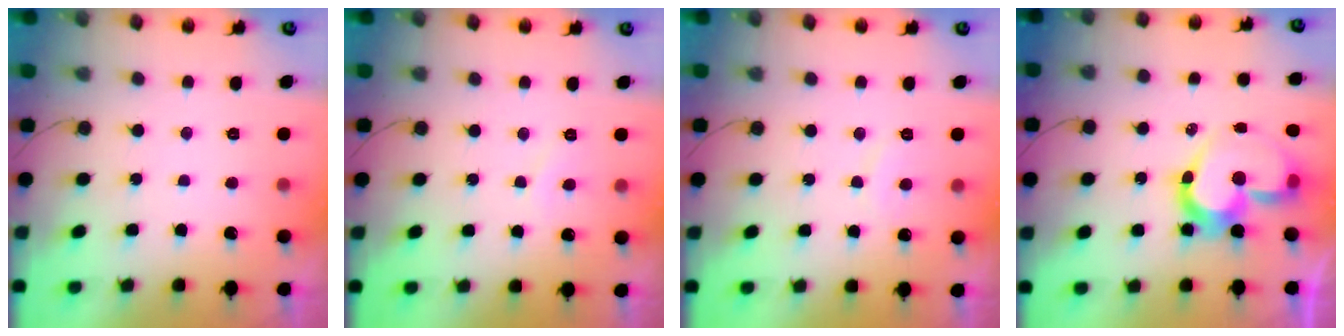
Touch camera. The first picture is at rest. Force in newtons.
{"total": 4.1, "press": 4.1, "slide": 0.4}
{"total": 6.2, "press": 6.1, "slide": 0.4}
{"total": 13.6, "press": 13.5, "slide": 1.3}